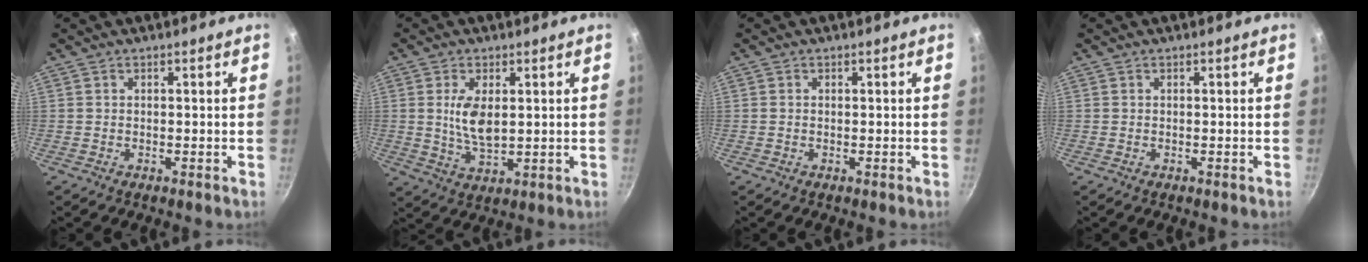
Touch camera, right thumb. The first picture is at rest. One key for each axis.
{"total": 7.0, "fx": 1.3, "fy": 3.5, "fz": 6.0, "tx": -0.110, "ty": -0.017, "tz": 0.030}
{"total": 0.0}
{"total": 0.0}